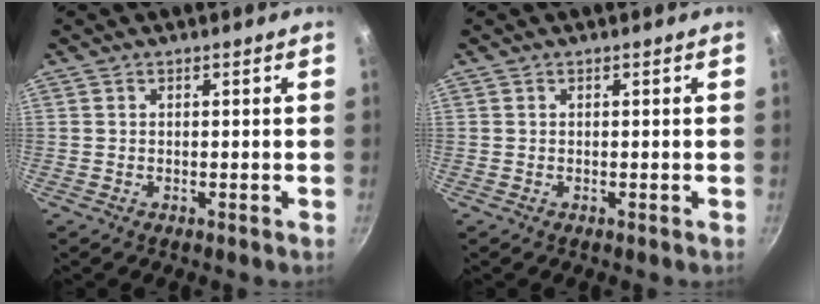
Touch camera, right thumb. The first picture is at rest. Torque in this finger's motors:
{"motor_torque": [0.00, 0.00, 0.00, 0.00, 0.00]}